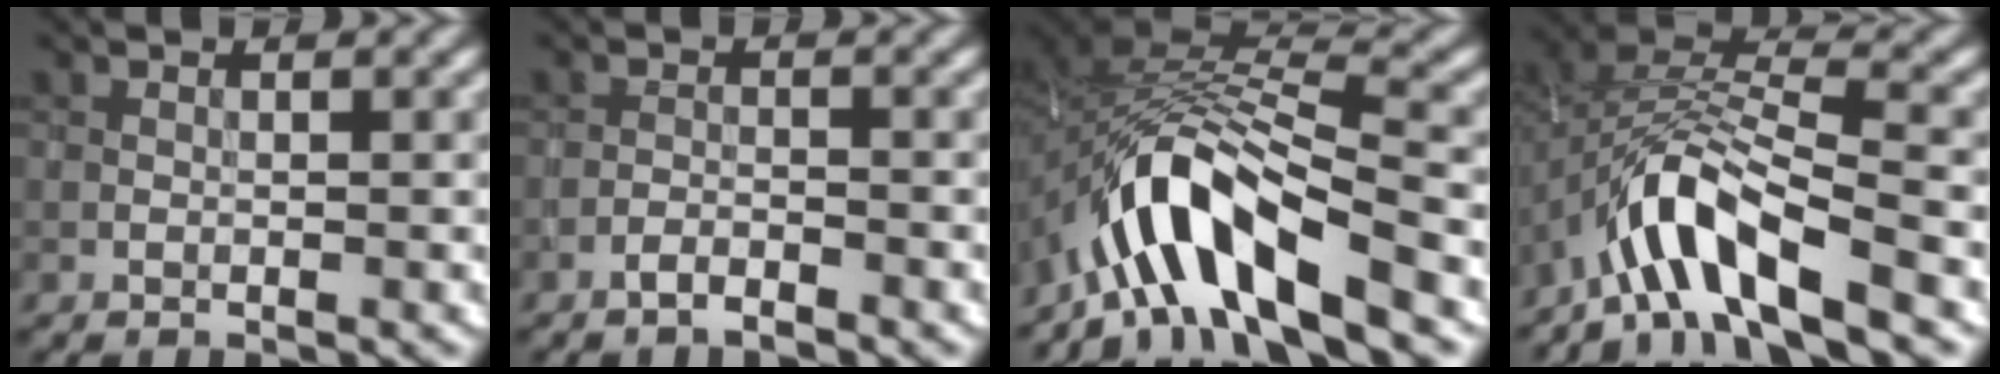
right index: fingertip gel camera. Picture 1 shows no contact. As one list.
[{"total": 1.4, "force": [-1.2, 0.1, 0.7], "torque": [-0.012, 0.005, -0.026]}, {"total": 10.2, "force": [-6.4, 3.4, 7.2], "torque": [-0.115, 0.009, -0.123]}, {"total": 8.0, "force": [-5.1, 2.5, 5.7], "torque": [-0.097, 0.006, -0.101]}]